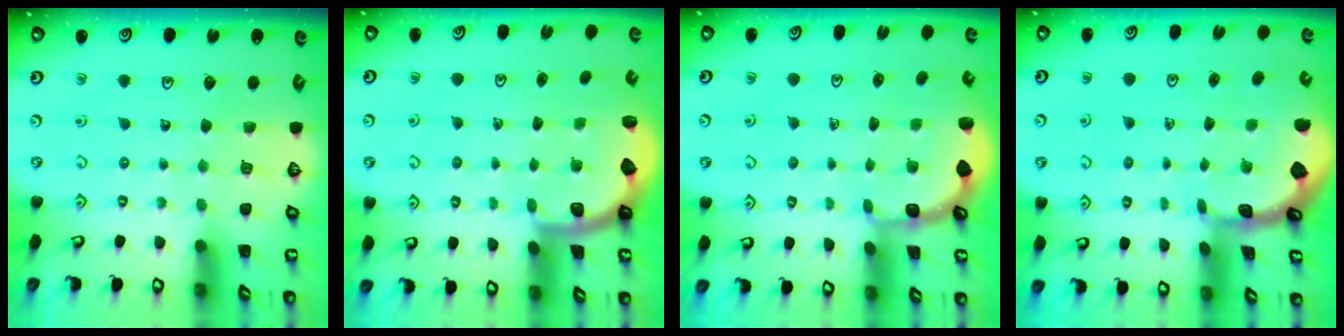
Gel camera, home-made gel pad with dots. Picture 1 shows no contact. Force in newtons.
{"total": 2.0, "press": 1.9, "slide": 0.5}
{"total": 1.8, "press": 1.5, "slide": 1.1}
{"total": 1.0, "press": 1.0, "slide": 0.1}